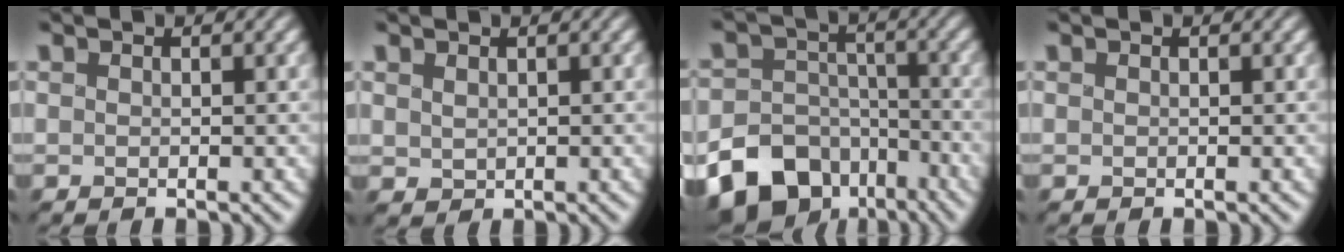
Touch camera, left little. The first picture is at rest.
{"total": 0.9, "force": [0.5, 0.6, 0.3], "torque": [-0.008, -0.001, 0.014]}
{"total": 15.4, "force": [-9.8, 10.8, 5.1], "torque": [-0.080, -0.054, -0.181]}
{"total": 0.0}